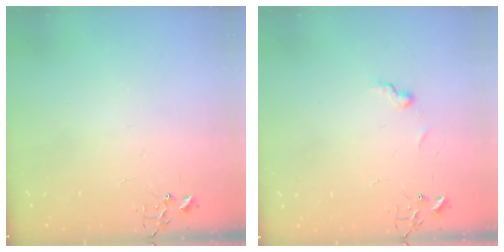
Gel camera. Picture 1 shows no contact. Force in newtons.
{"total": 6.1, "press": 6.1, "slide": 0.6}